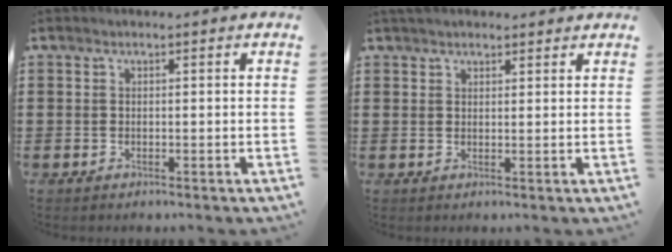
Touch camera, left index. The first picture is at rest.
{"total": 2.1, "force": [2.0, 0.6, 0.4], "torque": [-0.012, 0.004, 0.038]}